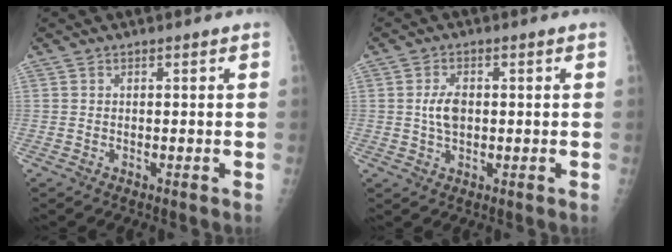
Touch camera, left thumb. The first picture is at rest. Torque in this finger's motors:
{"motor_torque": [0.75, 0.89, 0.34, -0.29, 0.01]}